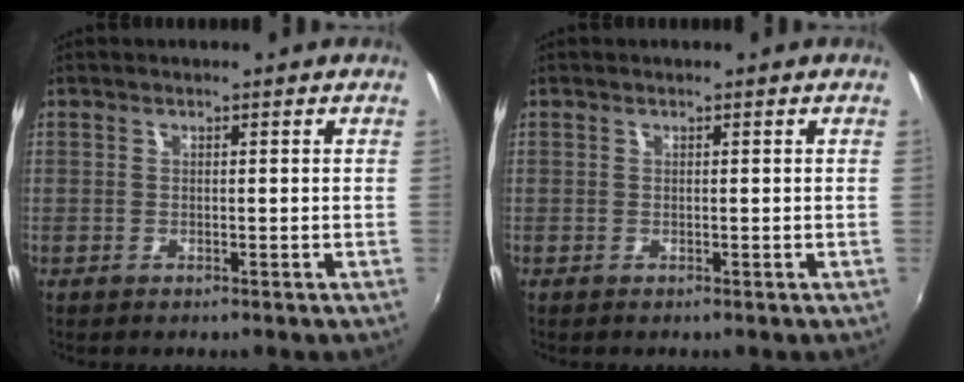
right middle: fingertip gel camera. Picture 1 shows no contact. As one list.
[{"total": 0.0}]